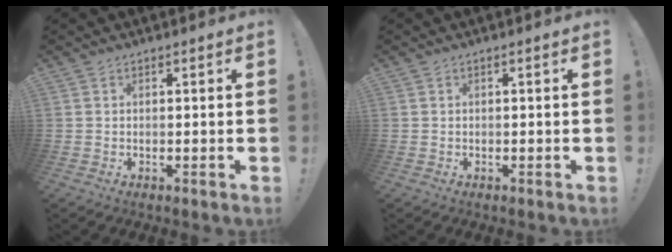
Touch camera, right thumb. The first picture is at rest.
{"total": 0.0}